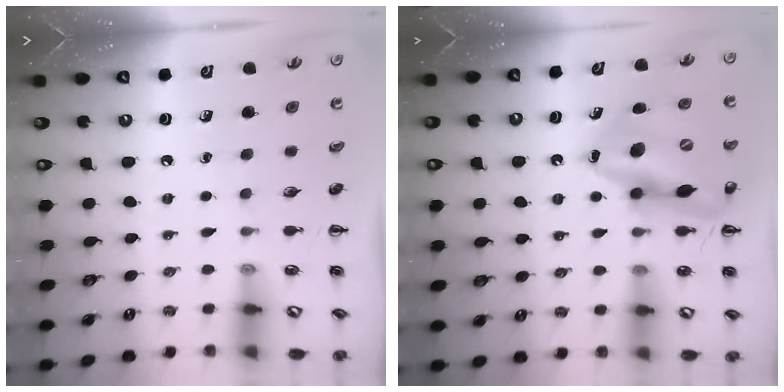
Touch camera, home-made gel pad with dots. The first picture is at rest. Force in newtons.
{"total": 17.0, "press": 16.5, "slide": 4.3}